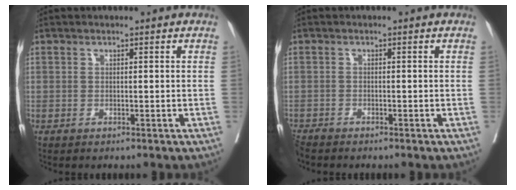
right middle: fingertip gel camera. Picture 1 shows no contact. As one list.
[{"total": 2.4, "force": [-2.3, -0.1, 0.4], "torque": [-0.009, -0.010, -0.047]}]